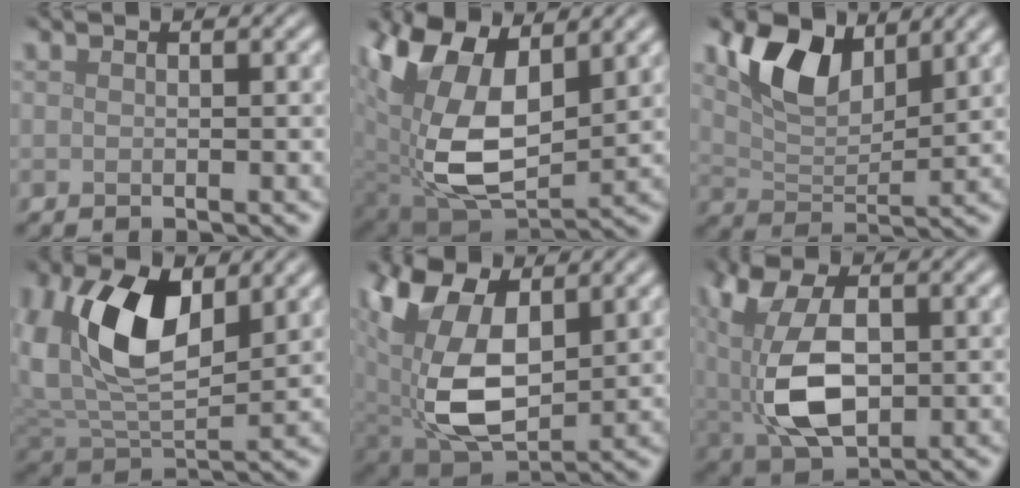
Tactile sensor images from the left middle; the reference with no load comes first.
{"total": 12.7, "force": [4.2, 7.5, 9.4], "torque": [-0.202, -0.021, 0.094]}
{"total": 6.5, "force": [3.7, 3.2, 4.2], "torque": [-0.082, -0.002, 0.068]}
{"total": 10.5, "force": [3.1, 5.8, 8.2], "torque": [-0.164, 0.001, 0.051]}
{"total": 11.7, "force": [2.6, 7.3, 8.8], "torque": [-0.203, -0.014, 0.058]}
{"total": 9.4, "force": [0.5, 5.8, 7.4], "torque": [-0.176, -0.009, 0.021]}